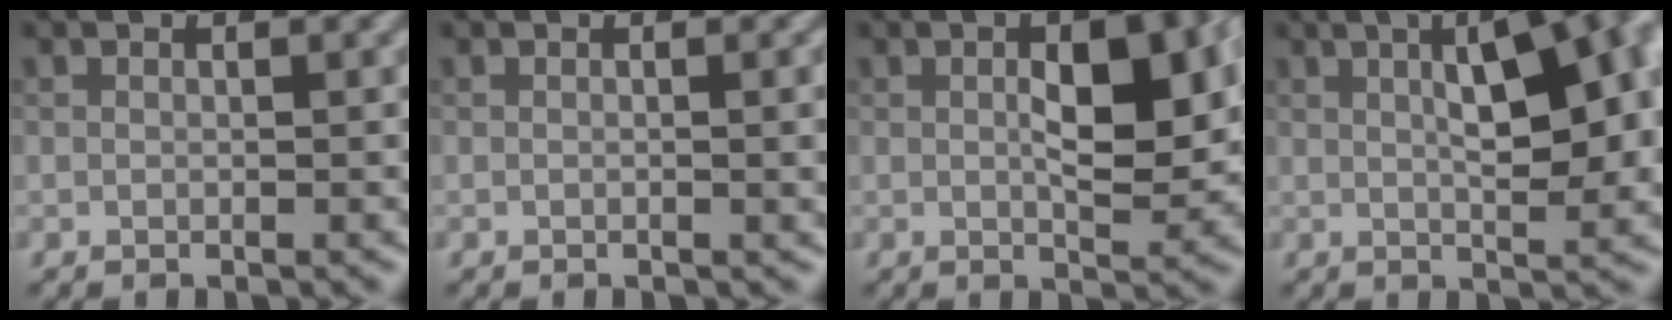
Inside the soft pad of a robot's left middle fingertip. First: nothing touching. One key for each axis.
{"total": 2.1, "fx": 0.1, "fy": 0.6, "fz": 2.0, "tx": -0.020, "ty": 0.001, "tz": -0.002}
{"total": 7.5, "fx": 0.9, "fy": 3.3, "fz": 6.7, "tx": -0.097, "ty": 0.004, "tz": 0.019}
{"total": 9.3, "fx": 2.0, "fy": 3.0, "fz": 8.6, "tx": -0.116, "ty": 0.014, "tz": 0.029}